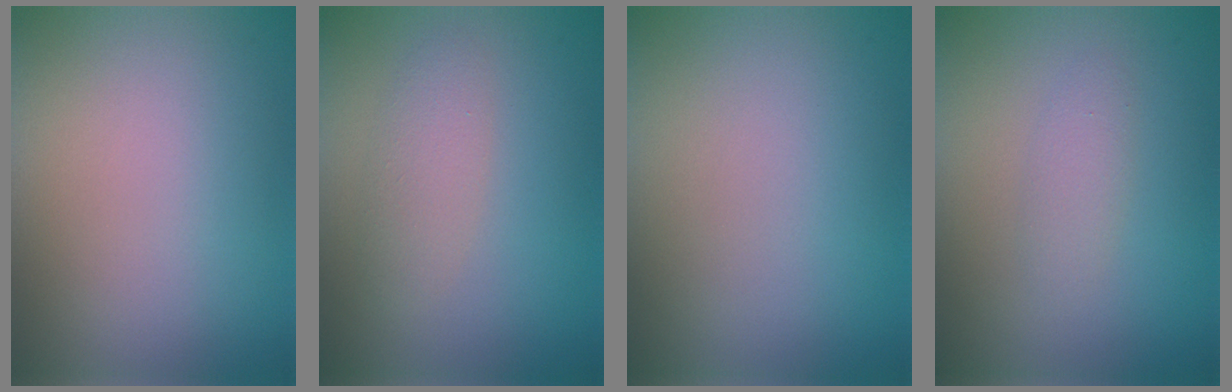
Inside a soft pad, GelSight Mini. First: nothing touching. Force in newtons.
{"total": 2.2, "press": 2.2, "slide": 0.1}
{"total": 0.0}
{"total": 1.4, "press": 1.4, "slide": 0.0}